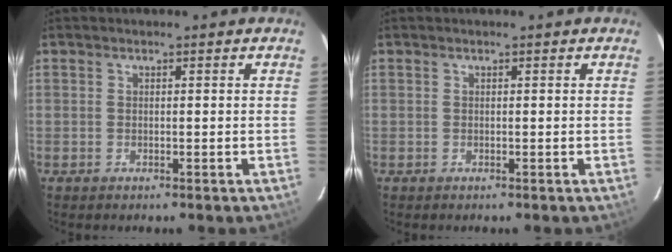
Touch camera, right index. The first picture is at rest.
{"total": 0.0}